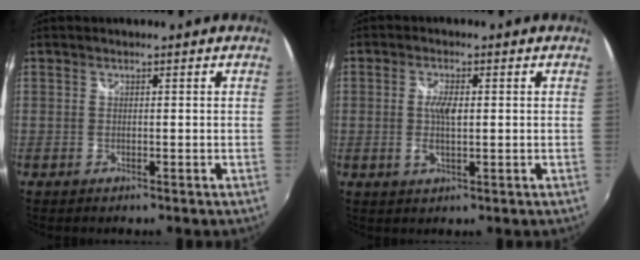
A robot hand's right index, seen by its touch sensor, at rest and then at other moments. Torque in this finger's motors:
{"motor_torque": [0.61, 0.27, 0.41, 0.08]}